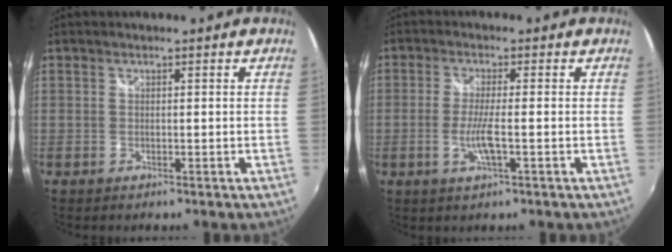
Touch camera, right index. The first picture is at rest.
{"total": 4.9, "force": [-1.4, 0.3, 4.7], "torque": [-0.096, -0.008, -0.029]}